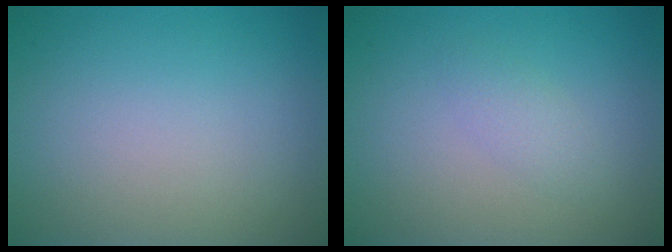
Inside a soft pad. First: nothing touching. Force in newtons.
{"total": 1.4, "press": 1.4, "slide": 0.1}